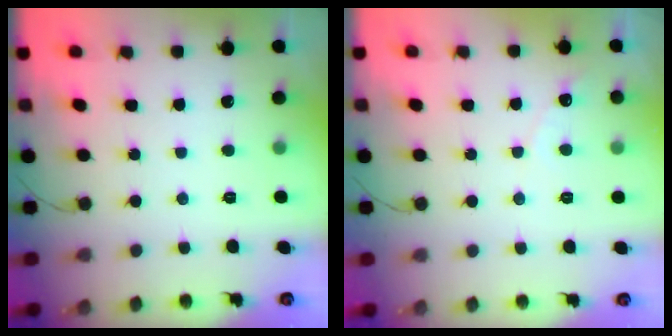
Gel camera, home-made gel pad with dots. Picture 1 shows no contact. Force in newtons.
{"total": 3.6, "press": 3.6, "slide": 0.3}